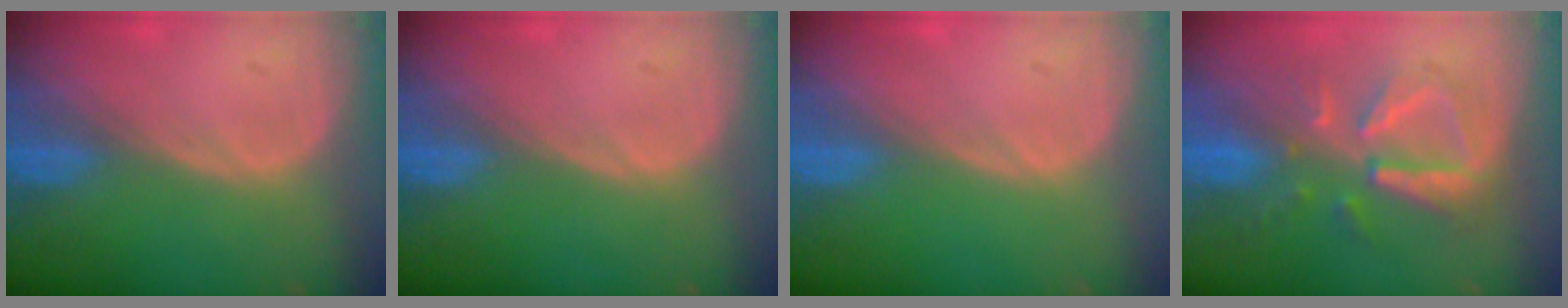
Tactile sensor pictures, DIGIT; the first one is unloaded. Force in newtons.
{"total": 0.0}
{"total": 0.0}
{"total": 7.9, "press": 7.9, "slide": 0.4}